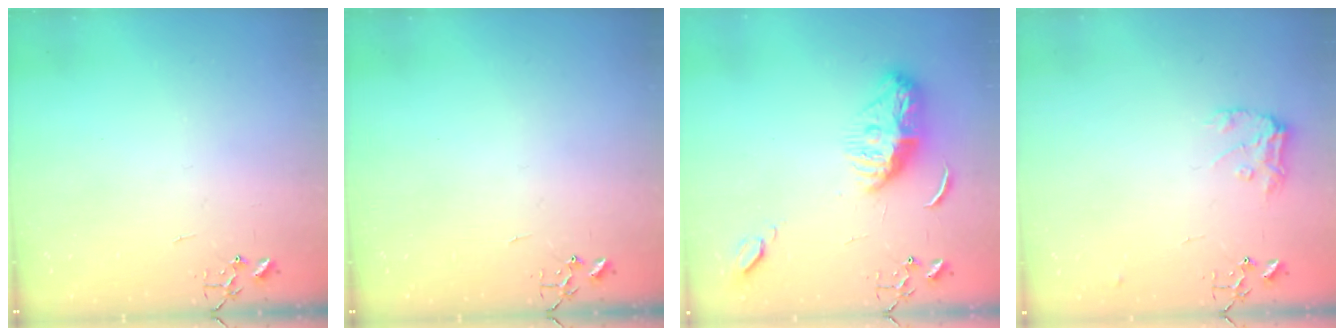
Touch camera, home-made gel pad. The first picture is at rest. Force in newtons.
{"total": 0.0}
{"total": 11.3, "press": 11.3, "slide": 0.3}
{"total": 9.8, "press": 9.8, "slide": 0.6}